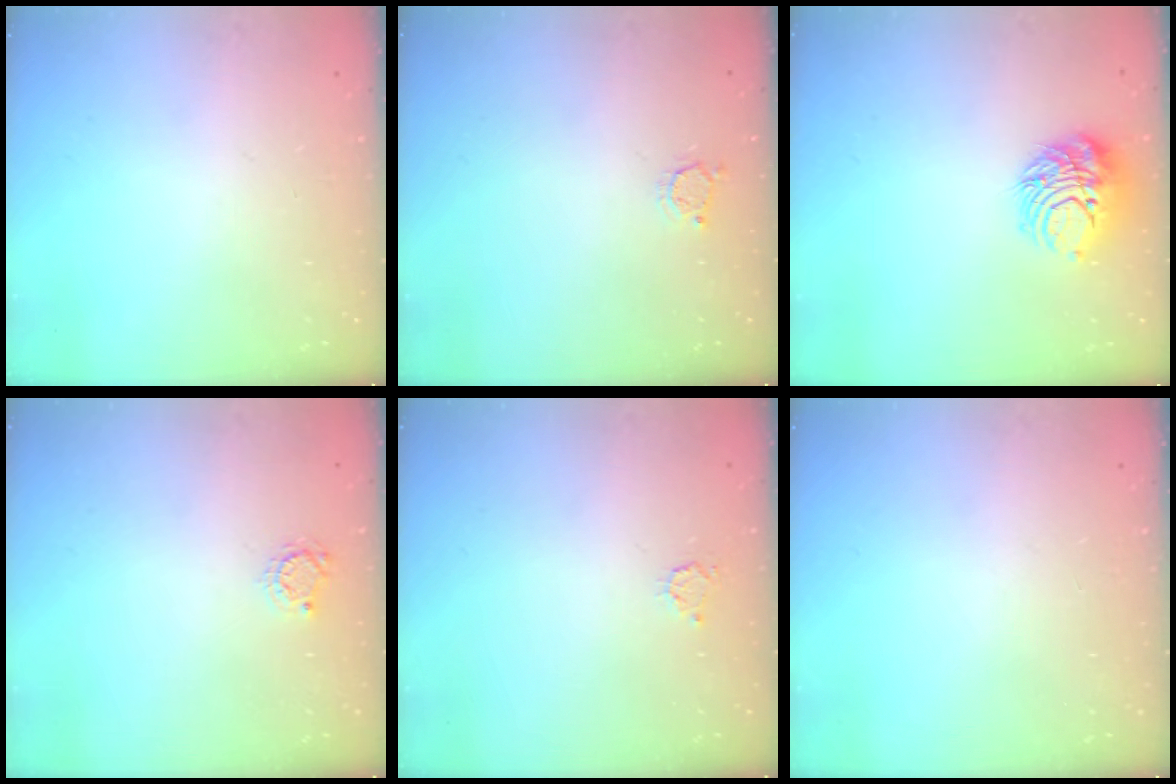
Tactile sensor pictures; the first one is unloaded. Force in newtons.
{"total": 2.5, "press": 2.5, "slide": 0.3}
{"total": 12.1, "press": 12.1, "slide": 0.7}
{"total": 3.6, "press": 3.5, "slide": 0.4}
{"total": 3.1, "press": 3.0, "slide": 0.4}
{"total": 0.0}